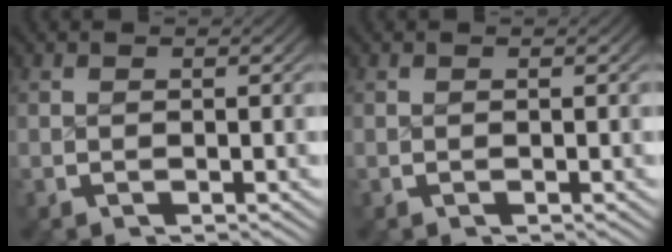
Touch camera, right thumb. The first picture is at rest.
{"total": 0.0}